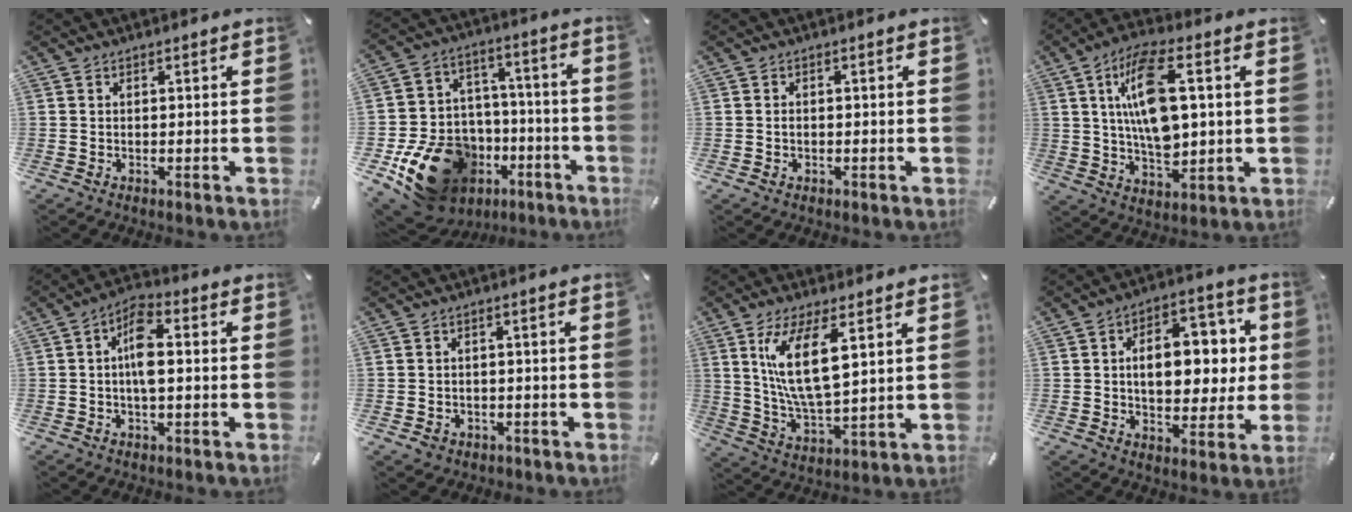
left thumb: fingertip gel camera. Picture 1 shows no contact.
{"total": 22.0, "force": [-9.0, 16.7, 11.2], "torque": [-0.169, 0.042, -0.113]}
{"total": 1.3, "force": [-0.3, 1.0, 0.9], "torque": [-0.018, 0.004, -0.007]}
{"total": 14.8, "force": [2.8, 7.1, 12.7], "torque": [-0.251, 0.002, 0.045]}
{"total": 7.1, "force": [-0.2, 3.1, 6.4], "torque": [-0.115, 0.013, -0.006]}
{"total": 3.0, "force": [-1.3, 2.5, 0.9], "torque": [-0.014, 0.006, -0.025]}
{"total": 12.8, "force": [5.2, 4.5, 10.7], "torque": [-0.212, -0.015, 0.088]}
{"total": 14.5, "force": [1.8, 9.7, 10.7], "torque": [-0.144, 0.002, 0.031]}